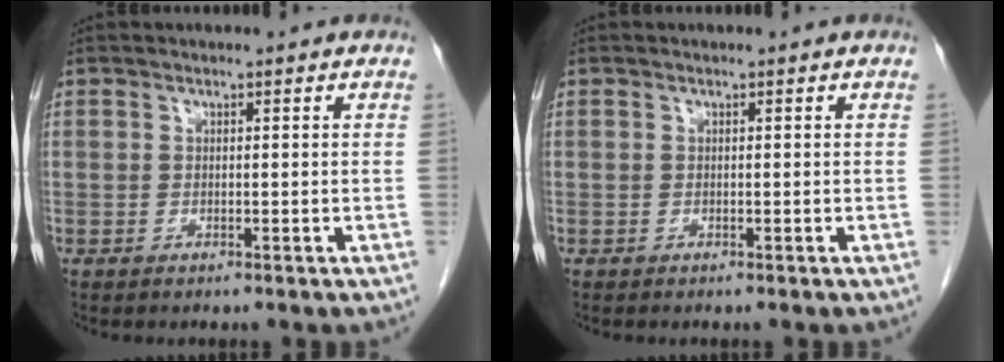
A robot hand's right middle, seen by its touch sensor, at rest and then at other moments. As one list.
[{"total": 0.0}]